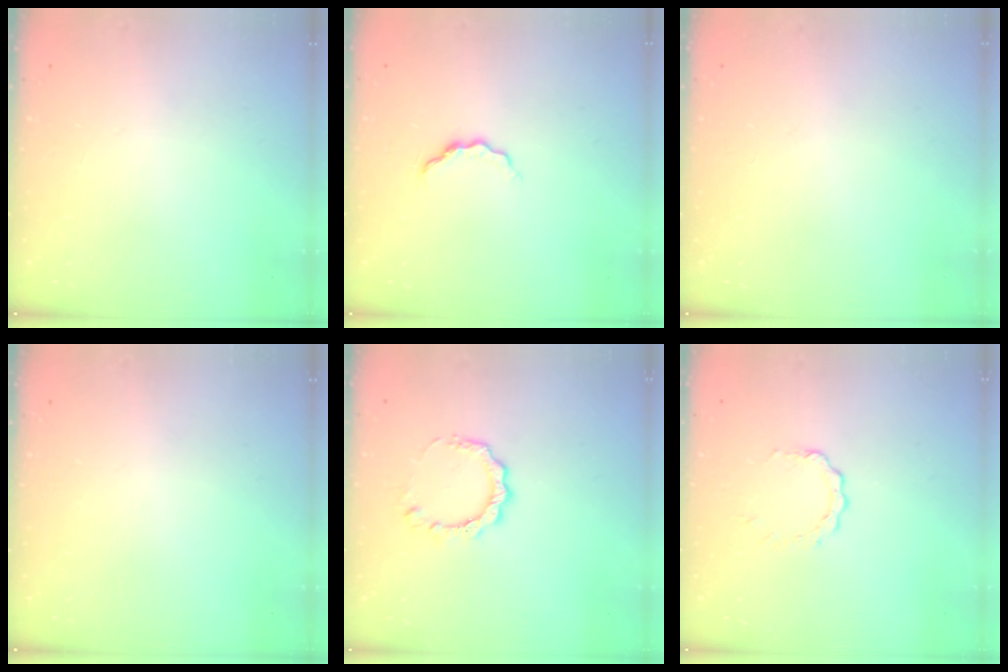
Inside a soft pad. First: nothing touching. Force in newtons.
{"total": 5.6, "press": 5.5, "slide": 0.7}
{"total": 1.7, "press": 1.6, "slide": 0.8}
{"total": 0.0}
{"total": 6.0, "press": 6.0, "slide": 0.4}
{"total": 3.4, "press": 3.4, "slide": 0.5}